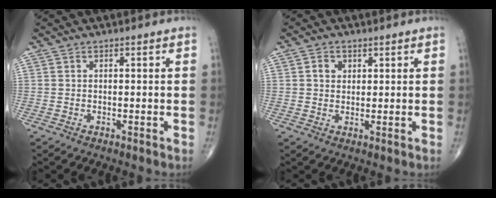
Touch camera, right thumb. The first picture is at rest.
{"total": 2.8, "force": [1.0, 2.3, 1.3], "torque": [-0.011, -0.001, 0.016]}